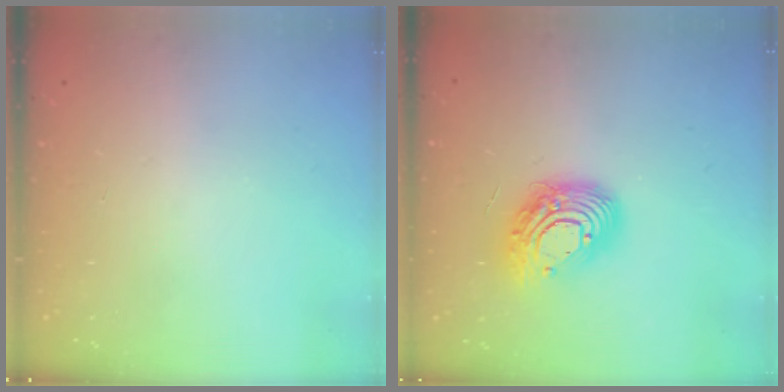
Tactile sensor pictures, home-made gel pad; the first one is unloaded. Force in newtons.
{"total": 14.4, "press": 14.3, "slide": 1.3}